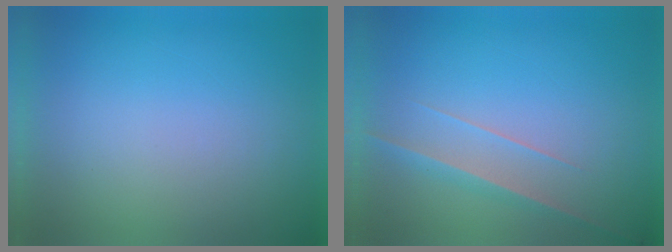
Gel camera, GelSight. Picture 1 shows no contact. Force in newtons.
{"total": 2.9}